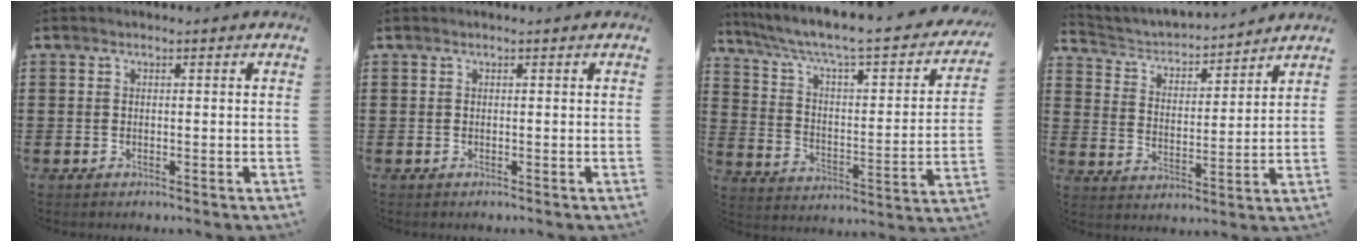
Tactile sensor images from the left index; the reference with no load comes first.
{"total": 0.0}
{"total": 5.5, "force": [3.9, 0.8, 3.9], "torque": [-0.095, -0.040, 0.056]}
{"total": 3.7, "force": [3.5, 0.8, 0.6], "torque": [-0.033, -0.028, 0.054]}